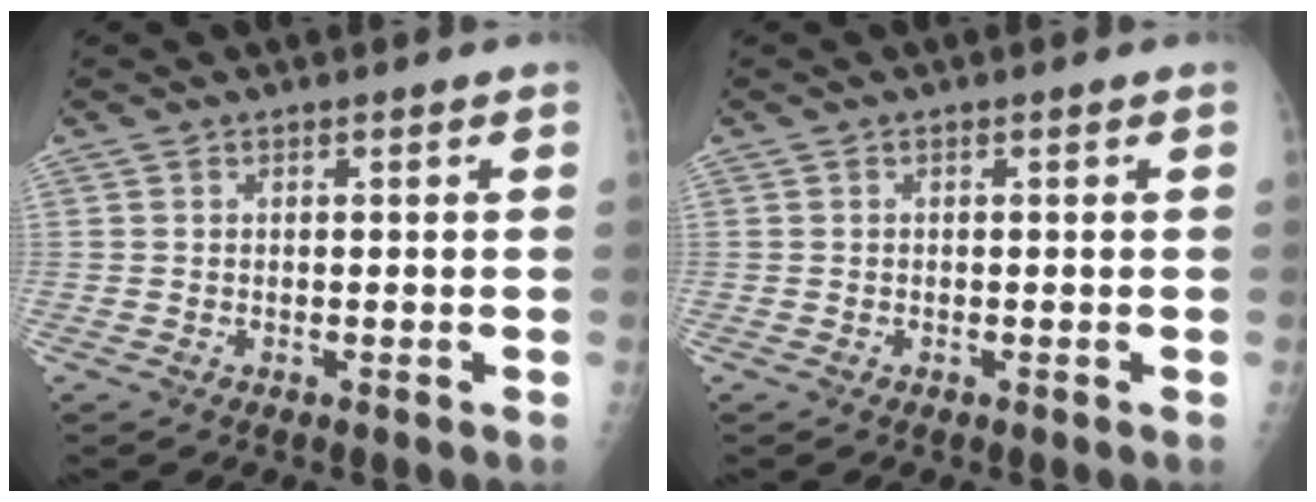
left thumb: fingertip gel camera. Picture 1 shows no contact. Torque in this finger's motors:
{"motor_torque": [-0.12, -0.23, -0.06, -0.08, 0.03]}